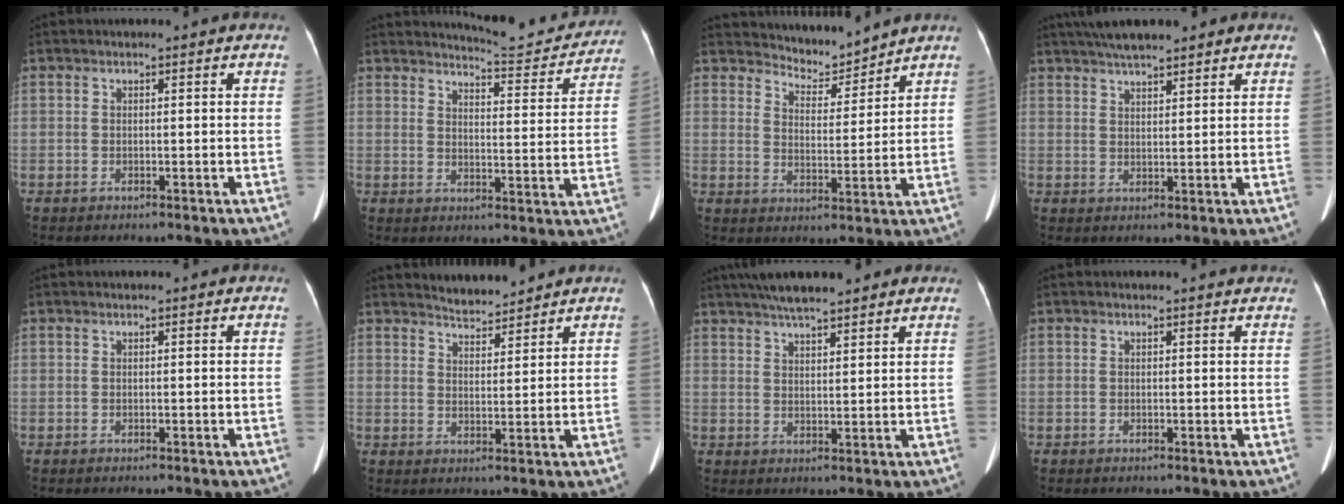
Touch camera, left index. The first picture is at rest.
{"total": 11.9, "force": [11.7, 1.1, 1.7], "torque": [-0.016, -0.034, 0.139]}
{"total": 5.6, "force": [5.6, 0.5, -0.4], "torque": [0.001, -0.005, 0.094]}
{"total": 8.2, "force": [6.8, 1.5, 4.3], "torque": [-0.062, 0.028, 0.110]}
{"total": 0.0}
{"total": 4.7, "force": [4.7, 0.7, 0.5], "torque": [-0.012, 0.008, 0.077]}
{"total": 10.2, "force": [8.6, 1.7, 5.3], "torque": [-0.080, 0.028, 0.132]}
{"total": 2.0, "force": [2.0, 0.5, 0.3], "torque": [-0.013, 0.007, 0.013]}